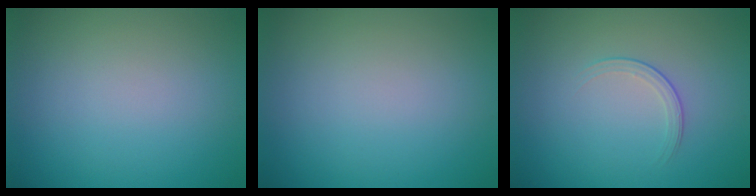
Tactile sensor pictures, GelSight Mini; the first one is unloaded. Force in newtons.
{"total": 0.0}
{"total": 1.5, "press": 0.7, "slide": 1.4}